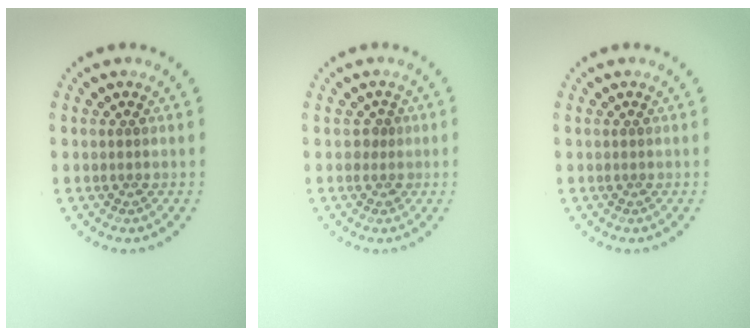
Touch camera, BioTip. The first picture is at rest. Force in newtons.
{"total": 1.1, "press": 0.9, "slide": 0.6}
{"total": 0.0}